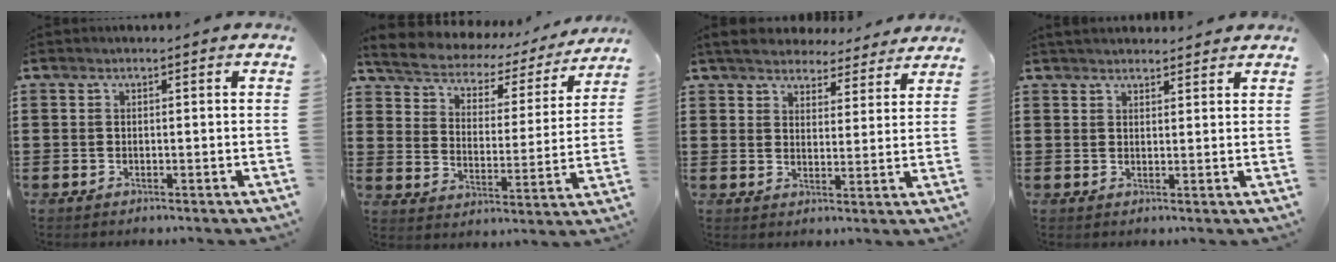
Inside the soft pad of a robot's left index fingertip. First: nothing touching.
{"total": 3.7, "force": [3.5, 1.2, 0.5], "torque": [-0.033, -0.029, 0.052]}
{"total": 4.8, "force": [4.7, 0.9, 0.5], "torque": [-0.032, -0.023, 0.083]}
{"total": 2.2, "force": [2.2, 0.3, 0.1], "torque": [-0.007, 0.001, 0.043]}